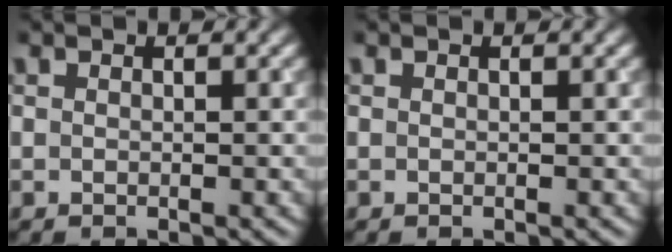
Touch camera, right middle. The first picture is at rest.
{"total": 0.0}